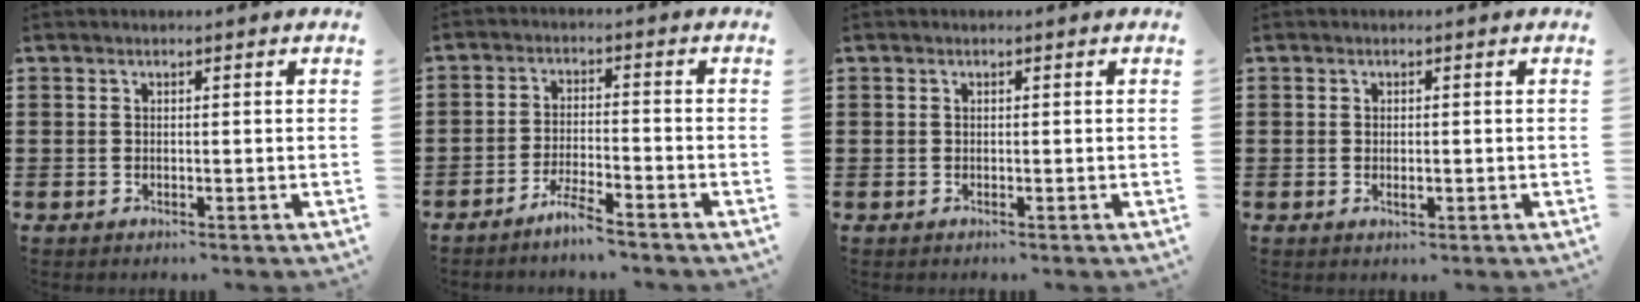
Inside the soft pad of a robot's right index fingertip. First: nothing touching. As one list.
[{"total": 4.0, "force": [-3.6, -0.1, 1.8], "torque": [-0.046, -0.004, -0.074]}, {"total": 0.0}, {"total": 1.2, "force": [-0.3, 0.5, 1.1], "torque": [-0.020, -0.002, -0.004]}]